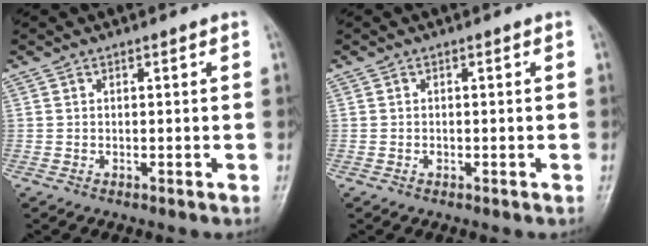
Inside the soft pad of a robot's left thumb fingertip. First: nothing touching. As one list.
[{"total": 0.8, "force": [-0.4, 0.6, 0.4], "torque": [-0.007, 0.007, -0.006]}]